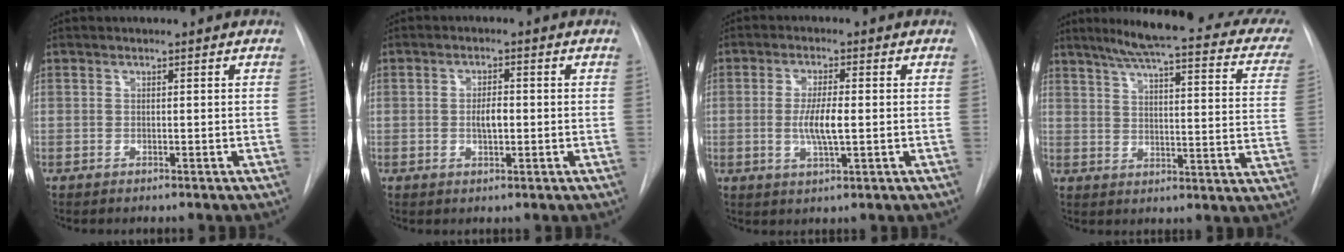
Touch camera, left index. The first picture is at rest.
{"total": 2.9, "force": [-0.4, 1.2, 2.6], "torque": [-0.045, 0.000, -0.005]}
{"total": 5.3, "force": [-0.6, 0.9, 5.2], "torque": [-0.104, -0.008, -0.009]}
{"total": 24.6, "force": [20.0, 3.6, 13.9], "torque": [-0.184, -0.021, 0.229]}